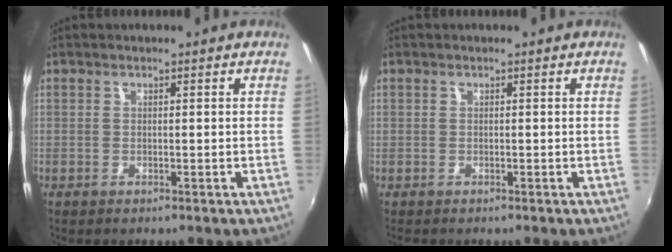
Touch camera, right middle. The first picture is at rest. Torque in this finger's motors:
{"motor_torque": [-2.14, 0.00, -0.86, -0.21]}